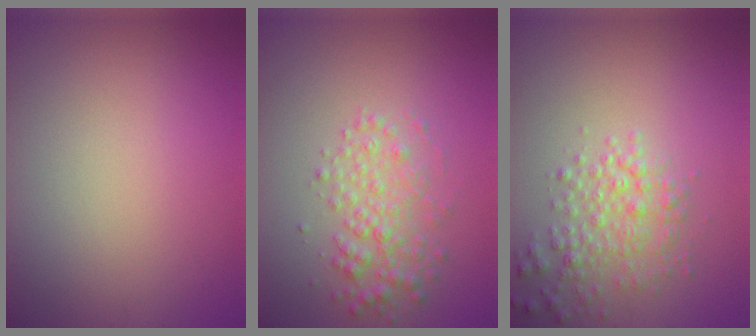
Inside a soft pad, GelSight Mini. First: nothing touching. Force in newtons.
{"total": 3.0, "press": 3.0, "slide": 0.0}
{"total": 3.2, "press": 3.2, "slide": 0.1}